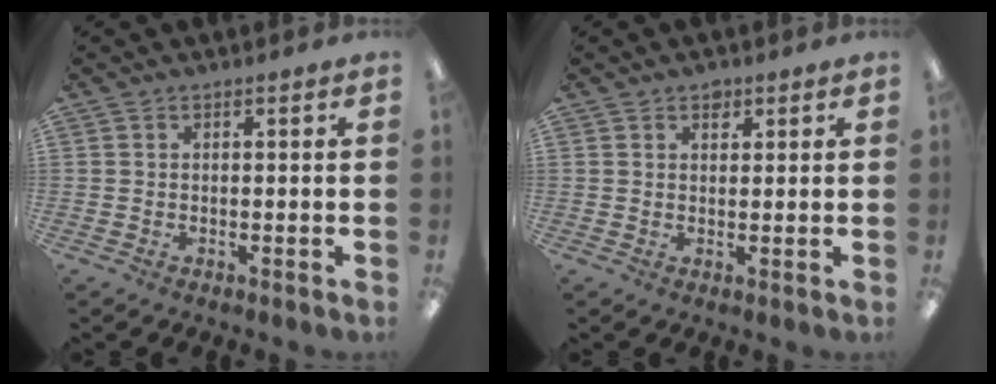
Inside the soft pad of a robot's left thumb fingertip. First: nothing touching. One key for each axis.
{"total": 2.1, "fx": 1.5, "fy": 1.2, "fz": 0.8, "tx": 0.000, "ty": -0.006, "tz": 0.024}